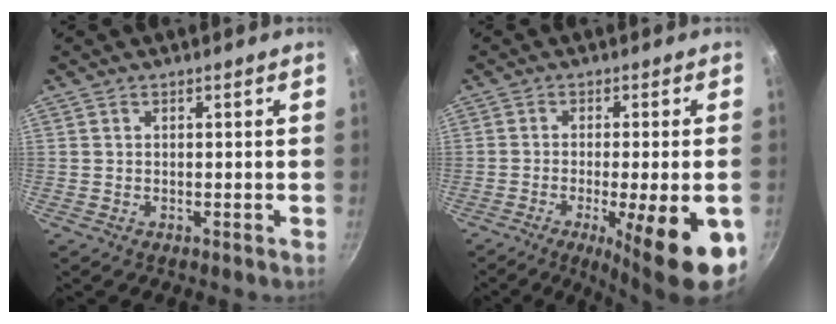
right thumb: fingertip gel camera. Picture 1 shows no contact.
{"total": 16.4, "force": [-6.2, 3.8, 14.7], "torque": [-0.195, -0.001, -0.082]}